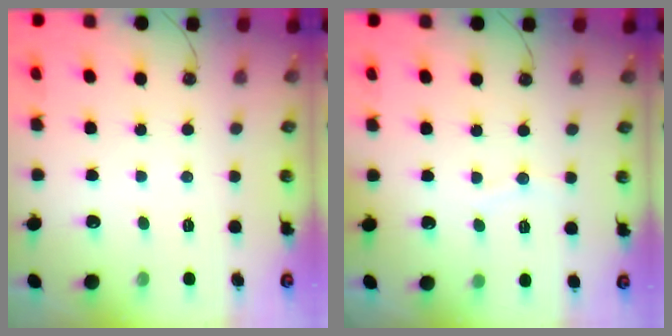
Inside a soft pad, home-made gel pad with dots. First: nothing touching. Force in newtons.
{"total": 3.5, "press": 3.4, "slide": 0.8}